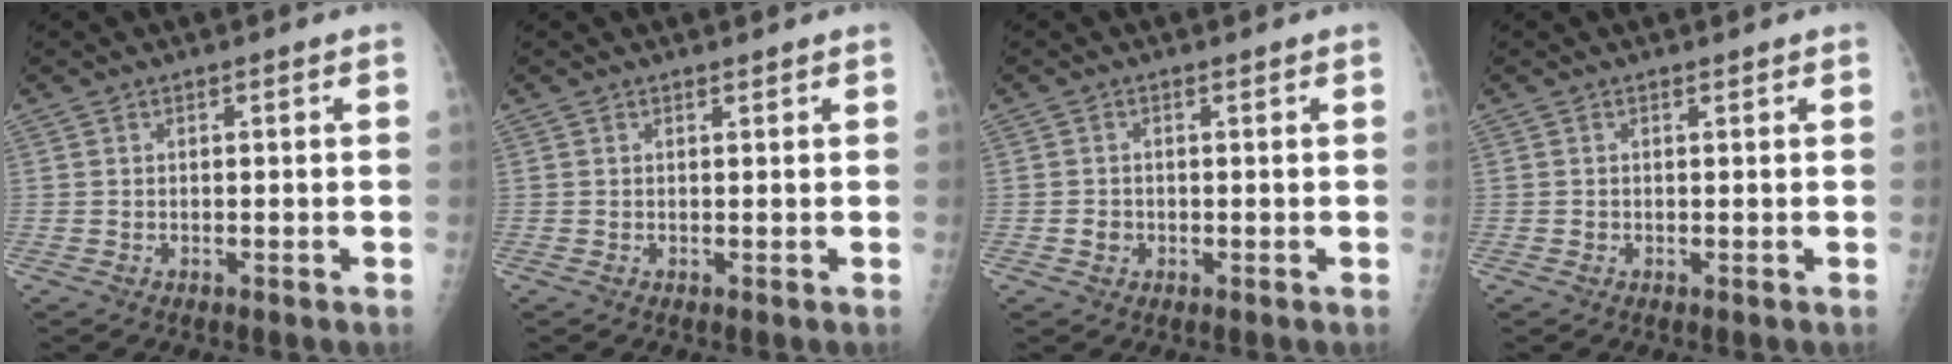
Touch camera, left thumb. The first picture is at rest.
{"total": 0.0}
{"total": 1.3, "force": [-0.4, 1.2, 0.4], "torque": [0.004, 0.004, -0.004]}
{"total": 0.0}